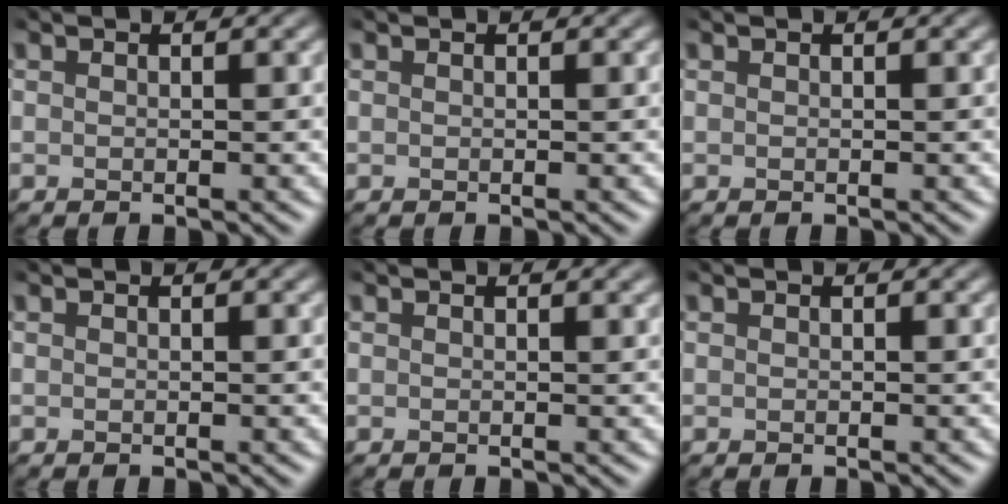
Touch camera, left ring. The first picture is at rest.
{"total": 0.0}
{"total": 0.0}
{"total": 0.0}
{"total": 1.1, "force": [0.7, 0.5, 0.7], "torque": [-0.002, 0.010, 0.001]}
{"total": 0.0}